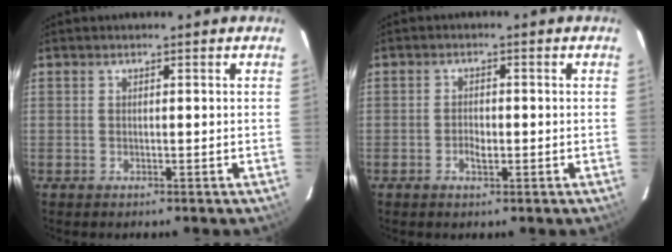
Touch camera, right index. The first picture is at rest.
{"total": 2.1, "force": [-0.8, 1.2, 1.5], "torque": [-0.031, -0.001, -0.014]}